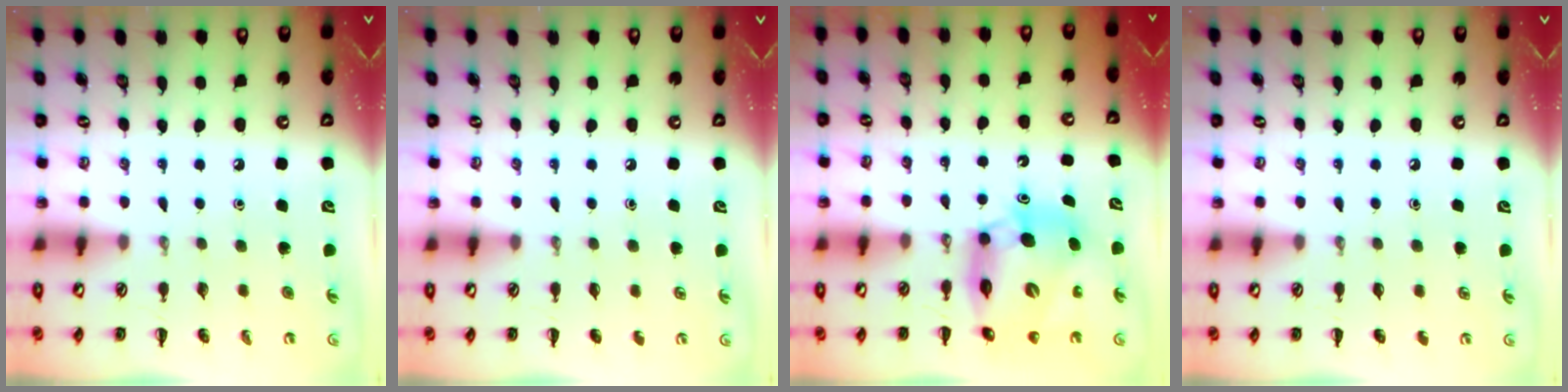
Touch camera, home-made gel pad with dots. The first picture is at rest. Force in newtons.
{"total": 0.0}
{"total": 12.9, "press": 12.4, "slide": 3.6}
{"total": 0.0}